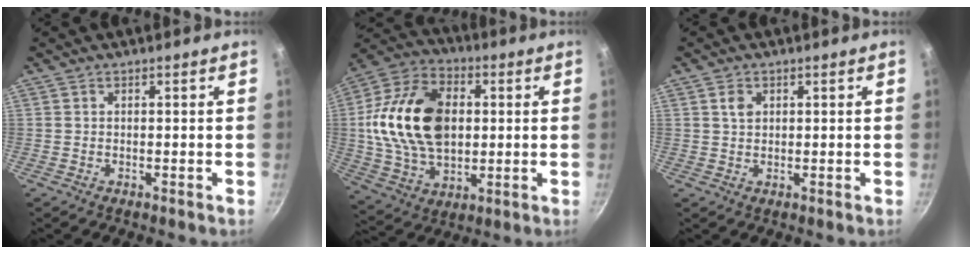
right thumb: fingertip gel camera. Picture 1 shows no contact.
{"total": 21.6, "force": [2.0, 14.4, 15.9], "torque": [-0.271, 0.009, 0.034]}
{"total": 2.4, "force": [0.9, 1.7, 1.4], "torque": [-0.017, -0.001, 0.016]}